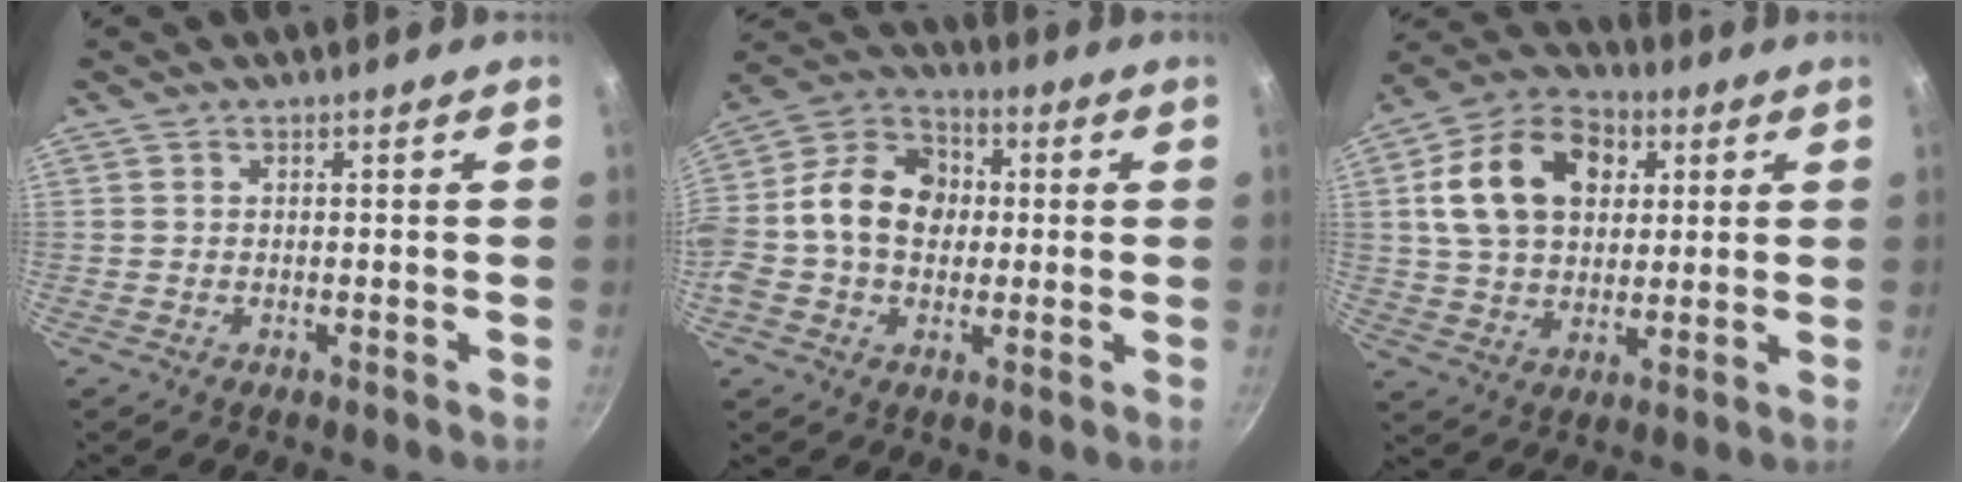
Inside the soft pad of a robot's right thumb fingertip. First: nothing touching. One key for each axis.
{"total": 16.6, "fx": 0.3, "fy": 12.8, "fz": 10.6, "tx": -0.156, "ty": 0.037, "tz": -0.017}
{"total": 17.8, "fx": 4.7, "fy": 12.8, "fz": 11.4, "tx": -0.177, "ty": 0.011, "tz": 0.071}